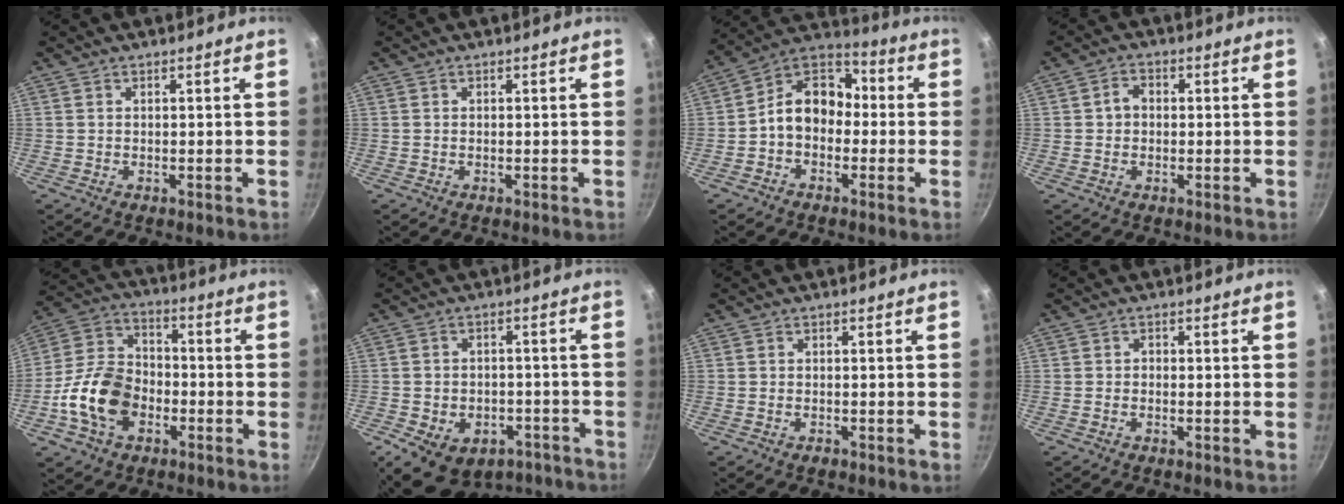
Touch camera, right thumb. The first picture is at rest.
{"total": 0.0}
{"total": 11.7, "force": [-1.4, 8.8, 7.5], "torque": [-0.081, 0.049, -0.050]}
{"total": 3.4, "force": [0.1, 2.8, 1.9], "torque": [-0.019, 0.009, -0.005]}
{"total": 15.2, "force": [-4.9, 10.7, 9.6], "torque": [-0.159, 0.037, -0.106]}
{"total": 15.5, "force": [-8.4, 10.6, 7.6], "torque": [-0.094, 0.043, -0.101]}
{"total": 0.9, "force": [-0.7, 0.5, 0.4], "torque": [-0.011, 0.005, -0.013]}
{"total": 0.9, "force": [-0.6, 0.6, 0.4], "torque": [-0.010, 0.007, -0.017]}